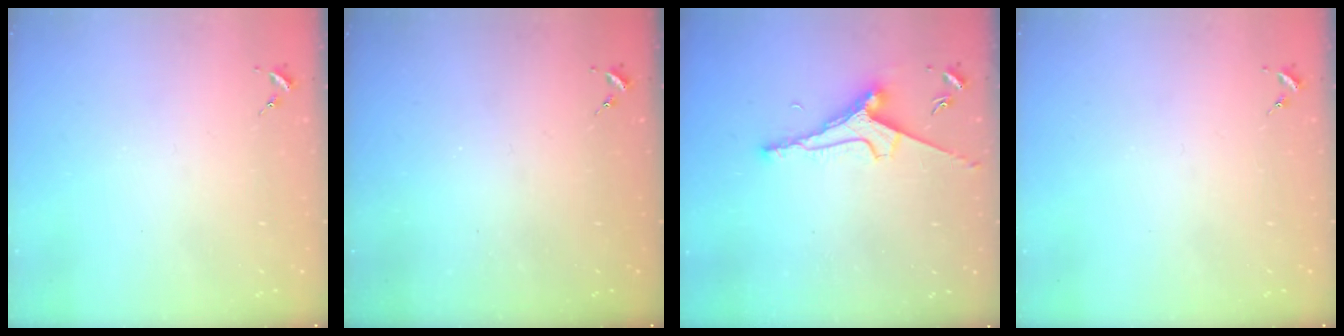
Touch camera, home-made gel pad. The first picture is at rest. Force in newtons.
{"total": 0.0}
{"total": 7.6, "press": 7.5, "slide": 0.9}
{"total": 0.0}